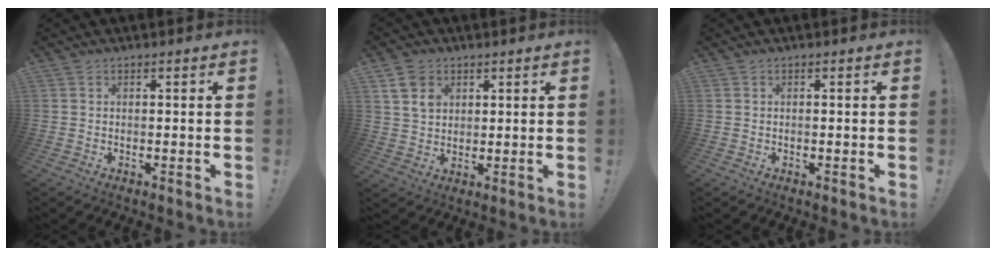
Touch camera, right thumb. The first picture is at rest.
{"total": 7.1, "force": [3.8, 5.4, 2.5], "torque": [-0.043, -0.014, 0.075]}
{"total": 0.0}